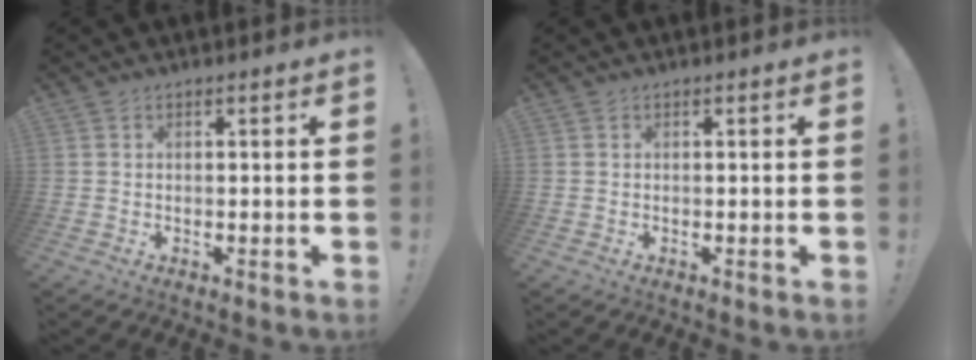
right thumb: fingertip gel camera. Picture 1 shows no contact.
{"total": 0.0}